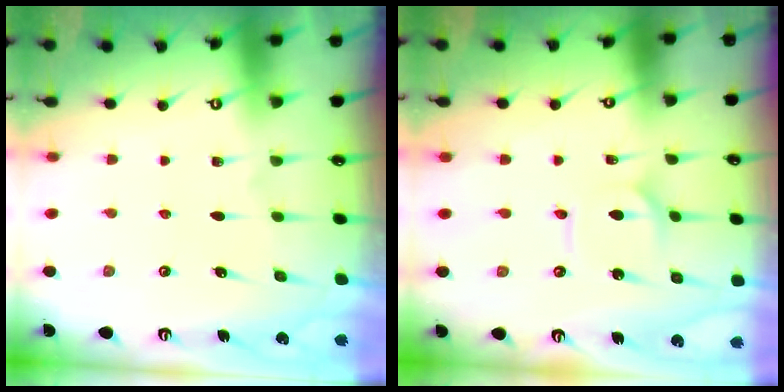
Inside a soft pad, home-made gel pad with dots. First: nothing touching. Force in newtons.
{"total": 2.3, "press": 2.3, "slide": 0.3}